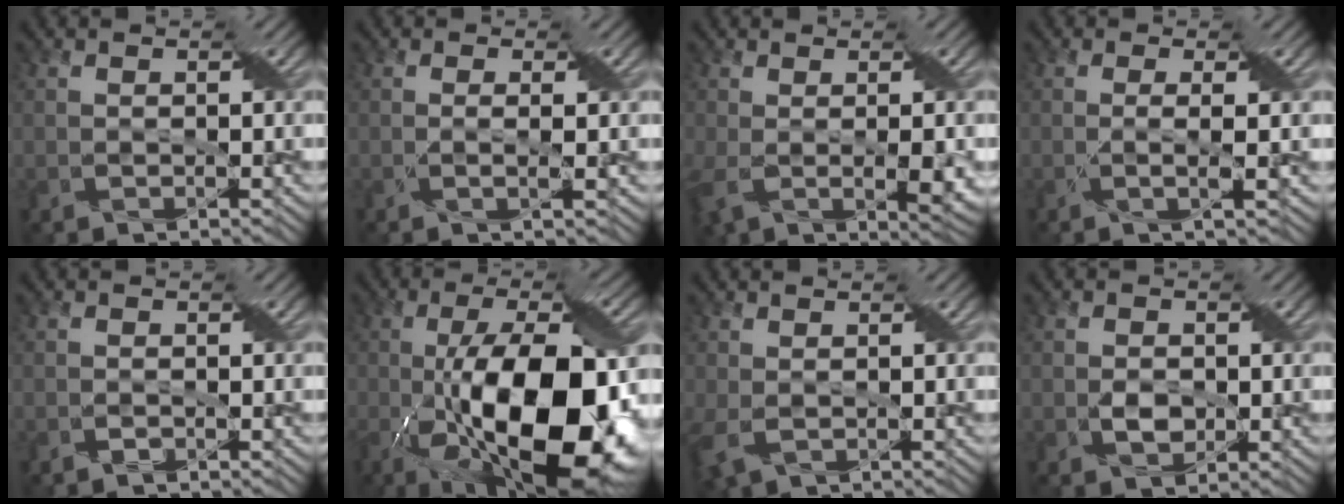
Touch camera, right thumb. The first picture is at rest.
{"total": 1.7, "force": [0.1, 0.1, 1.7], "torque": [-0.035, 0.006, -0.003]}
{"total": 6.2, "force": [-0.5, 2.6, 5.6], "torque": [-0.117, -0.013, -0.003]}
{"total": 2.5, "force": [0.1, 0.2, 2.4], "torque": [-0.046, 0.007, -0.005]}
{"total": 0.8, "force": [-0.5, 0.4, 0.5], "torque": [-0.009, 0.001, -0.007]}
{"total": 20.0, "force": [-4.9, 8.9, 17.2], "torque": [-0.285, -0.019, -0.069]}
{"total": 3.7, "force": [-0.3, 2.3, 2.9], "torque": [-0.080, -0.002, -0.006]}
{"total": 2.3, "force": [-0.3, 1.6, 1.6], "torque": [-0.033, -0.004, -0.005]}